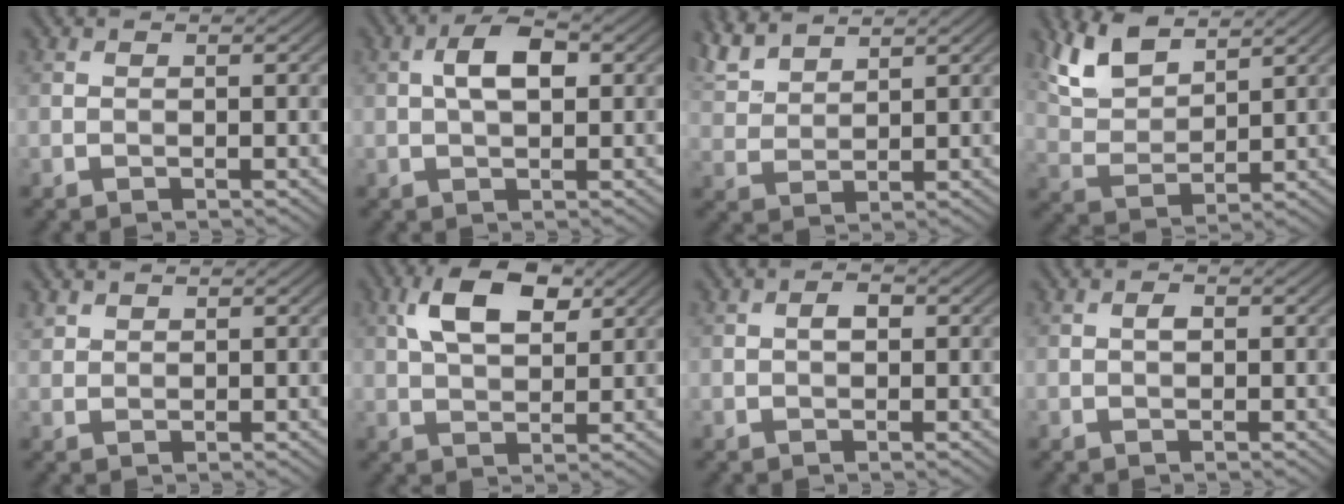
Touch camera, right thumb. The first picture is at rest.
{"total": 4.6, "force": [0.8, 2.3, 3.9], "torque": [-0.078, 0.007, 0.010]}
{"total": 5.8, "force": [4.9, 1.7, 2.6], "torque": [-0.074, 0.013, 0.104]}
{"total": 7.6, "force": [5.4, 3.1, 4.2], "torque": [-0.105, 0.004, 0.113]}
{"total": 1.5, "force": [1.2, 0.8, 0.3], "torque": [-0.010, 0.002, 0.029]}
{"total": 7.8, "force": [3.2, 4.0, 5.9], "torque": [-0.118, 0.011, 0.054]}
{"total": 1.4, "force": [0.1, 0.8, 1.1], "torque": [-0.018, 0.004, 0.000]}
{"total": 0.9, "force": [0.1, 0.5, 0.8], "torque": [-0.013, 0.003, 0.001]}